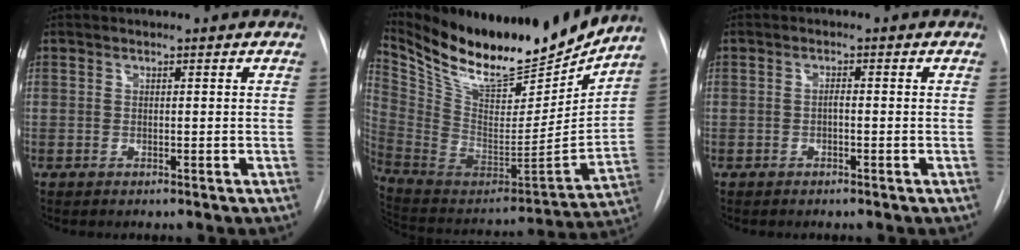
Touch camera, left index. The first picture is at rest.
{"total": 24.9, "force": [22.2, 5.2, 10.0], "torque": [-0.188, -0.047, 0.362]}
{"total": 0.9, "force": [-0.3, 0.2, 0.8], "torque": [-0.014, 0.003, -0.007]}